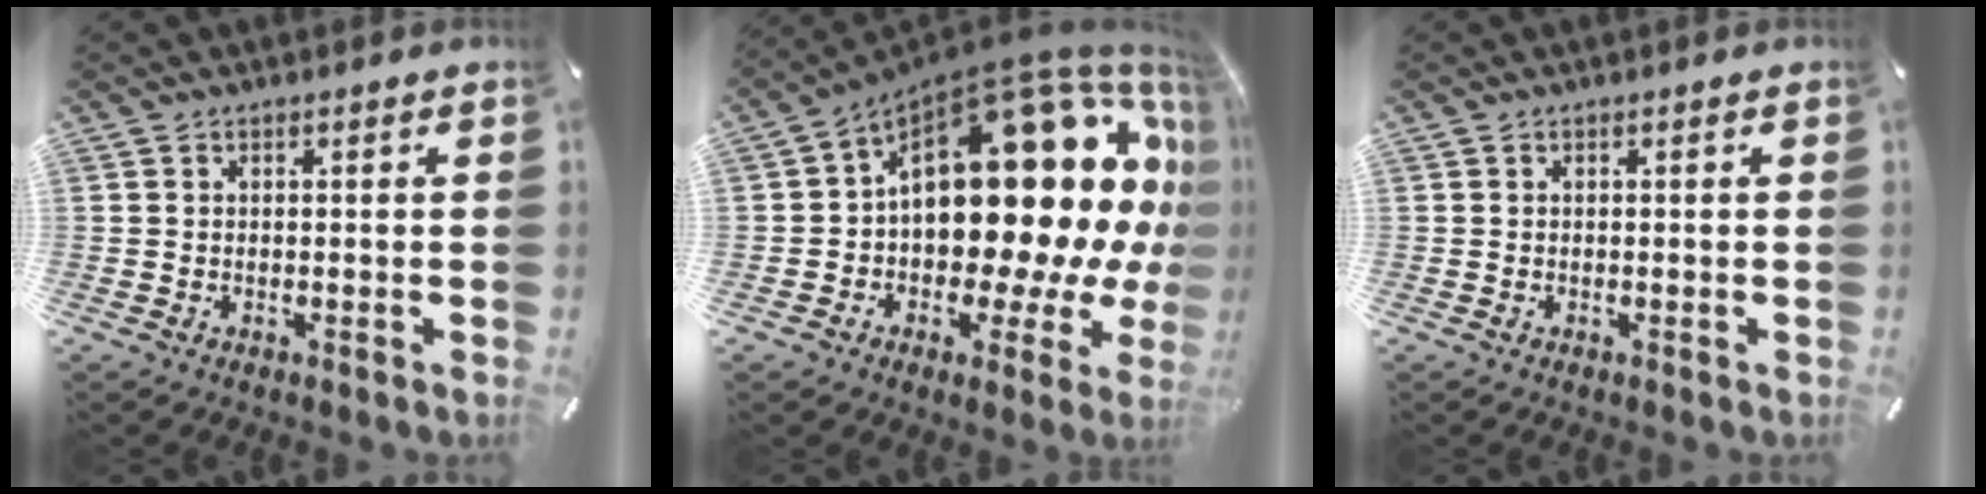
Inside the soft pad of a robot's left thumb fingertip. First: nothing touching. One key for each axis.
{"total": 28.3, "fx": 6.5, "fy": 15.3, "fz": 22.9, "tx": -0.345, "ty": -0.077, "tz": 0.129}
{"total": 0.0}